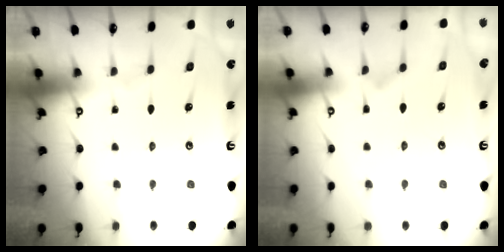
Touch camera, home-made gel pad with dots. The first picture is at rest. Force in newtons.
{"total": 2.3, "press": 2.0, "slide": 1.1}